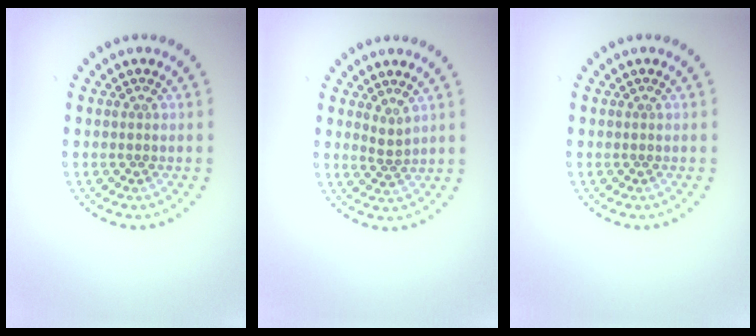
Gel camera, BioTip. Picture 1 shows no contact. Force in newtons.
{"total": 1.2, "press": 1.0, "slide": 0.8}
{"total": 0.0}